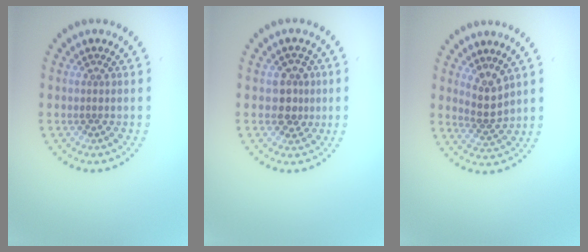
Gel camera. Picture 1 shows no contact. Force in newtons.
{"total": 2.5, "press": 2.3, "slide": 1.0}
{"total": 2.4, "press": 1.9, "slide": 1.5}